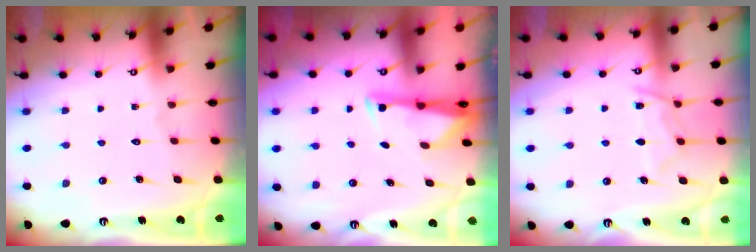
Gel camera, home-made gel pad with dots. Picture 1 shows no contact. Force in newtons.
{"total": 2.8, "press": 2.8, "slide": 0.4}
{"total": 8.1, "press": 8.1, "slide": 0.8}